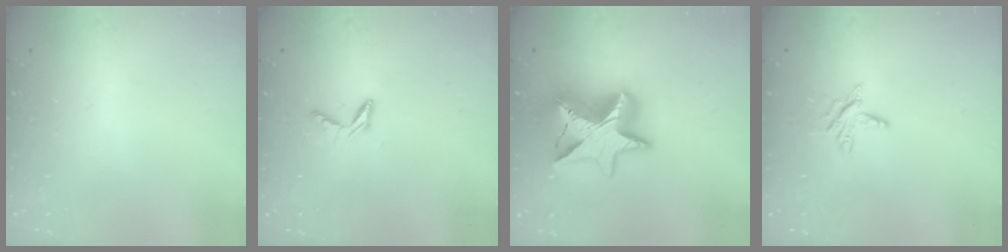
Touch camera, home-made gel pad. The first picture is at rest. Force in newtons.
{"total": 5.1, "press": 5.1, "slide": 0.5}
{"total": 17.1, "press": 17.0, "slide": 1.4}
{"total": 5.5, "press": 5.5, "slide": 0.5}